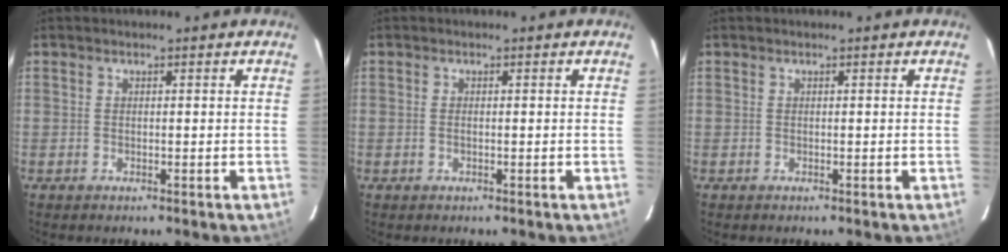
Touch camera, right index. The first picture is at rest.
{"total": 0.7, "force": [-0.2, 0.3, 0.5], "torque": [-0.012, -0.002, -0.004]}
{"total": 0.0}